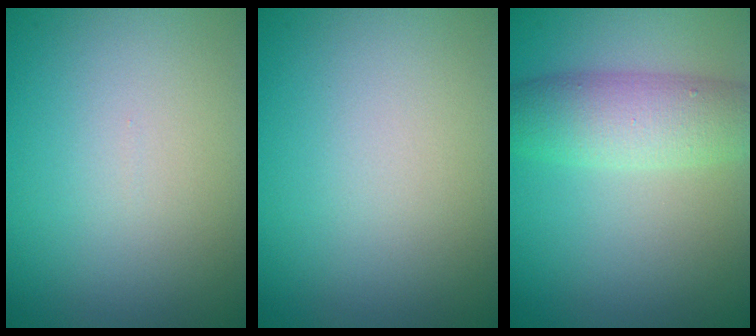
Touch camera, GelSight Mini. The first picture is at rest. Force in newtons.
{"total": 0.0}
{"total": 4.9, "press": 4.9, "slide": 0.1}